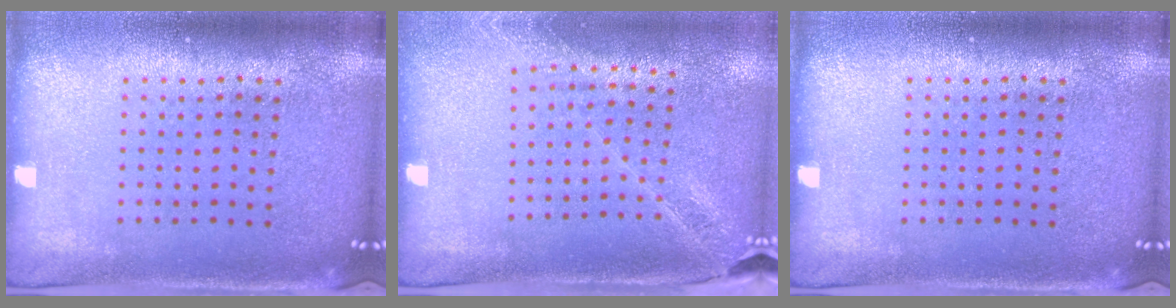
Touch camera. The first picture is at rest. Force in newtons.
{"total": 1.5, "press": 1.4, "slide": 0.4}
{"total": 0.0}